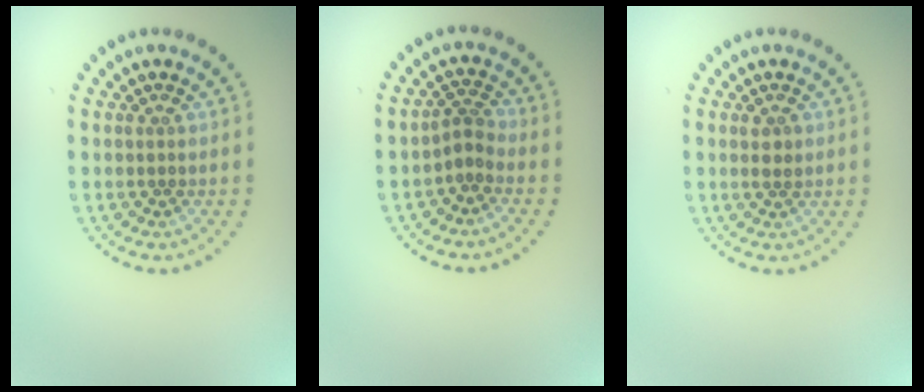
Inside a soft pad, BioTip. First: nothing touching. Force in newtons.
{"total": 1.8, "press": 1.2, "slide": 1.4}
{"total": 1.4, "press": 1.3, "slide": 0.2}